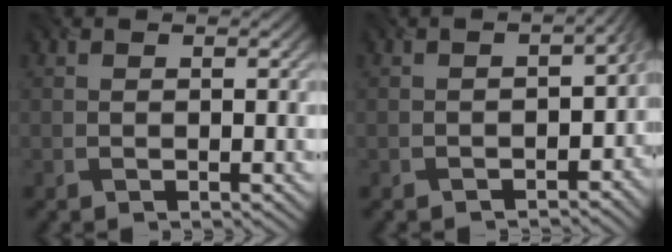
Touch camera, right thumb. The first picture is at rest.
{"total": 5.3, "force": [-2.7, 3.2, 3.2], "torque": [-0.023, -0.022, -0.039]}